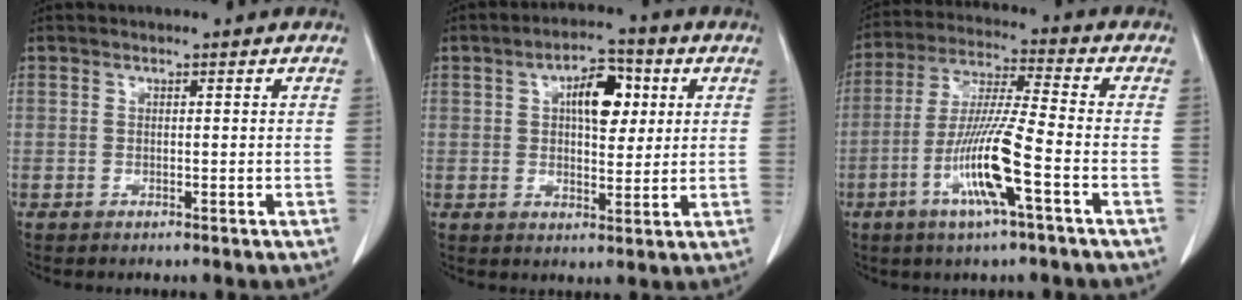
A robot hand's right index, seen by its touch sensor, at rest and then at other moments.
{"total": 7.9, "force": [2.3, 3.7, 6.6], "torque": [-0.102, 0.017, 0.036]}
{"total": 11.9, "force": [-4.5, -0.1, 11.0], "torque": [-0.222, -0.009, -0.089]}